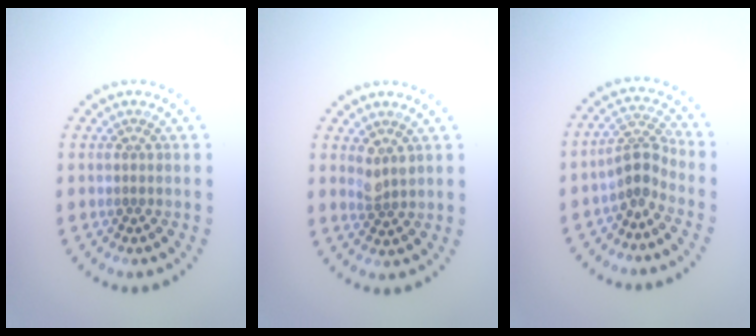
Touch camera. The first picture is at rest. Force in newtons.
{"total": 1.5, "press": 1.3, "slide": 0.8}
{"total": 2.7, "press": 1.9, "slide": 1.9}